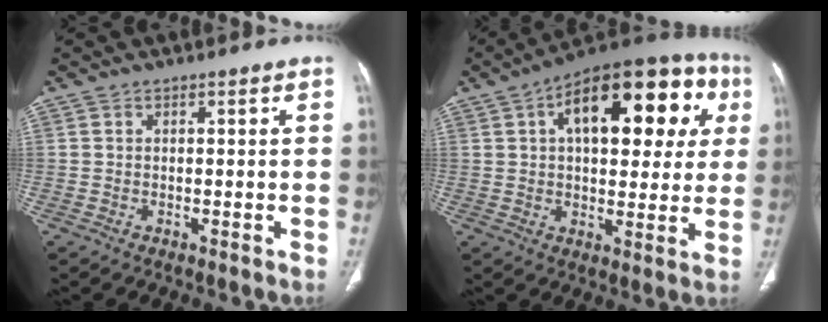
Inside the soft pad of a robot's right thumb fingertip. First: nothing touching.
{"total": 23.9, "force": [7.2, 11.7, 19.6], "torque": [-0.238, 0.029, 0.098]}